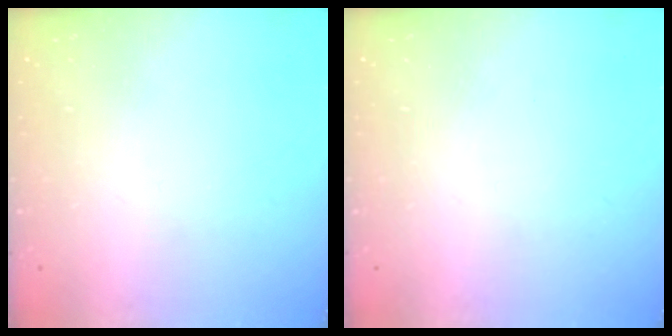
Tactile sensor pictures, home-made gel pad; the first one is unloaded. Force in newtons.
{"total": 0.0}